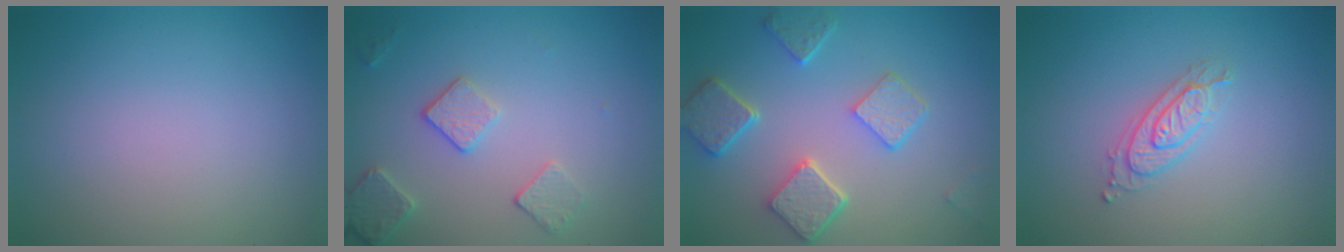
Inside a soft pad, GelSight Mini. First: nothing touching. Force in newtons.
{"total": 2.6, "press": 2.5, "slide": 0.8}
{"total": 5.5, "press": 4.4, "slide": 3.4}
{"total": 2.4, "press": 2.2, "slide": 0.9}